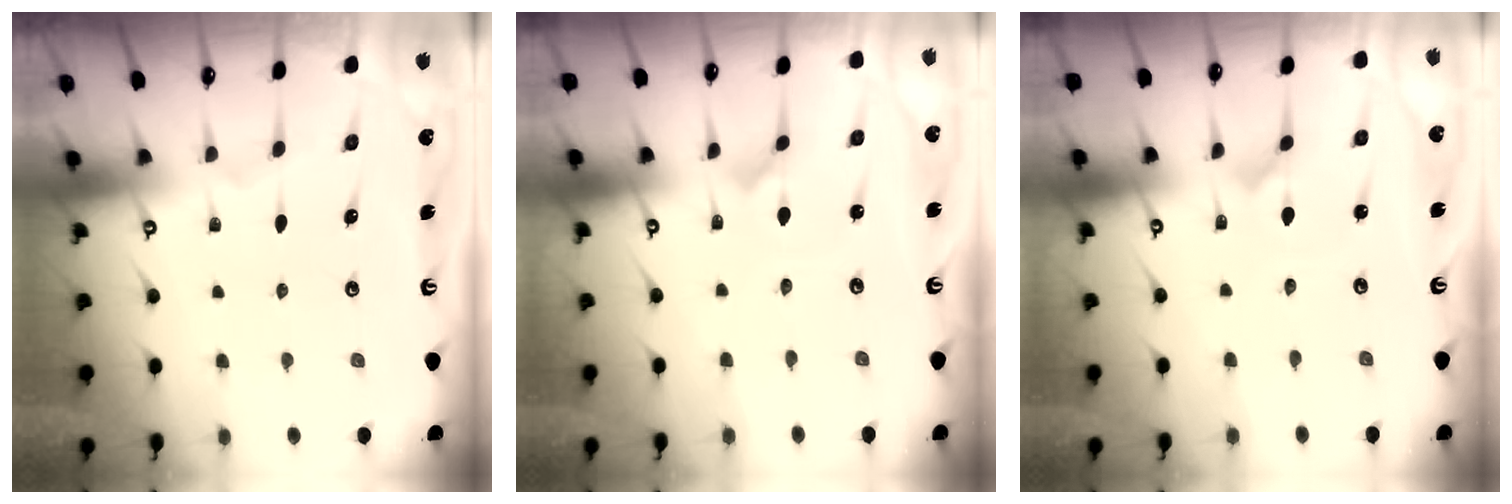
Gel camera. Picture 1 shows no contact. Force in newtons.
{"total": 0.9, "press": 0.9, "slide": 0.0}
{"total": 0.9, "press": 0.9, "slide": 0.0}